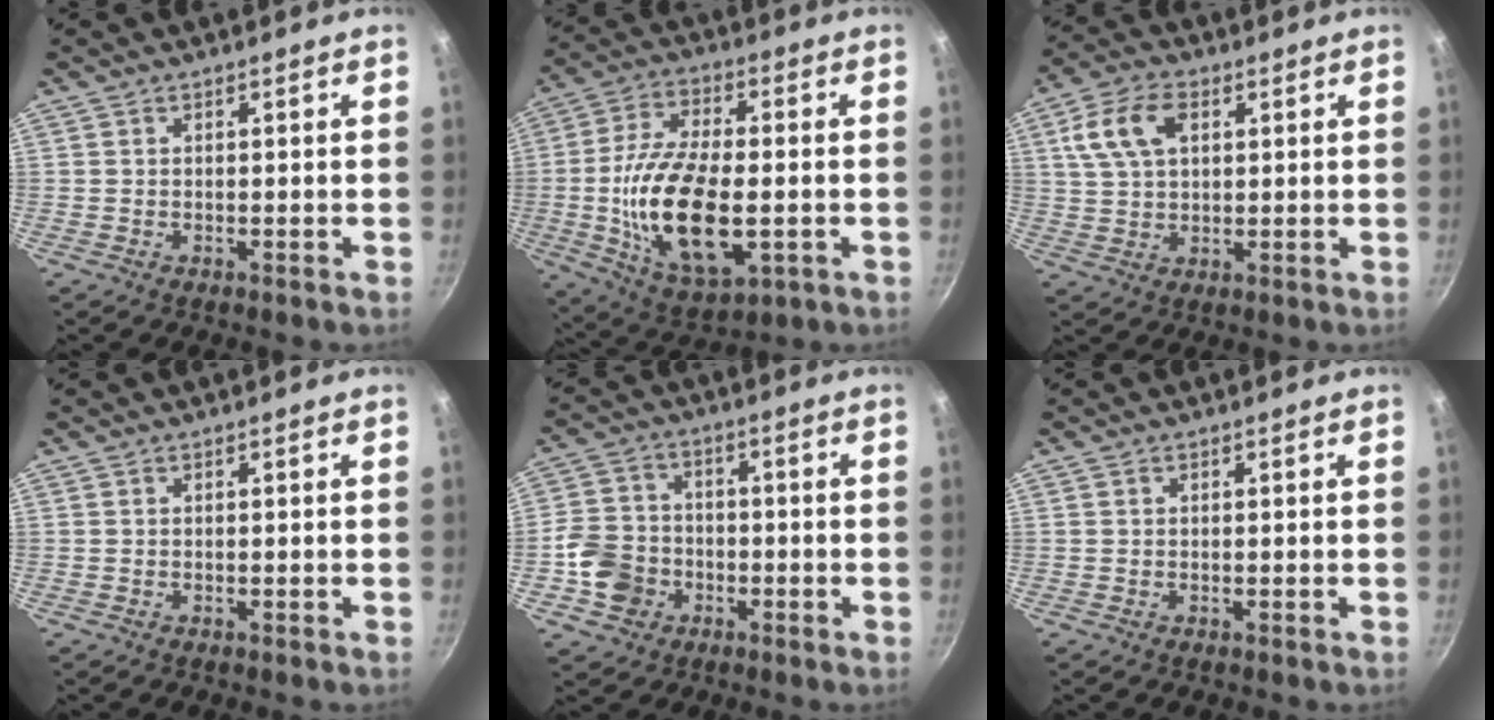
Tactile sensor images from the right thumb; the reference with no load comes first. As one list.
[{"total": 20.2, "force": [-2.8, 9.8, 17.5], "torque": [-0.326, 0.001, -0.036]}, {"total": 10.0, "force": [3.3, 6.2, 7.2], "torque": [-0.135, 0.008, 0.059]}, {"total": 0.0}, {"total": 9.2, "force": [-3.0, 7.8, 3.8], "torque": [-0.051, 0.020, -0.056]}, {"total": 0.0}]